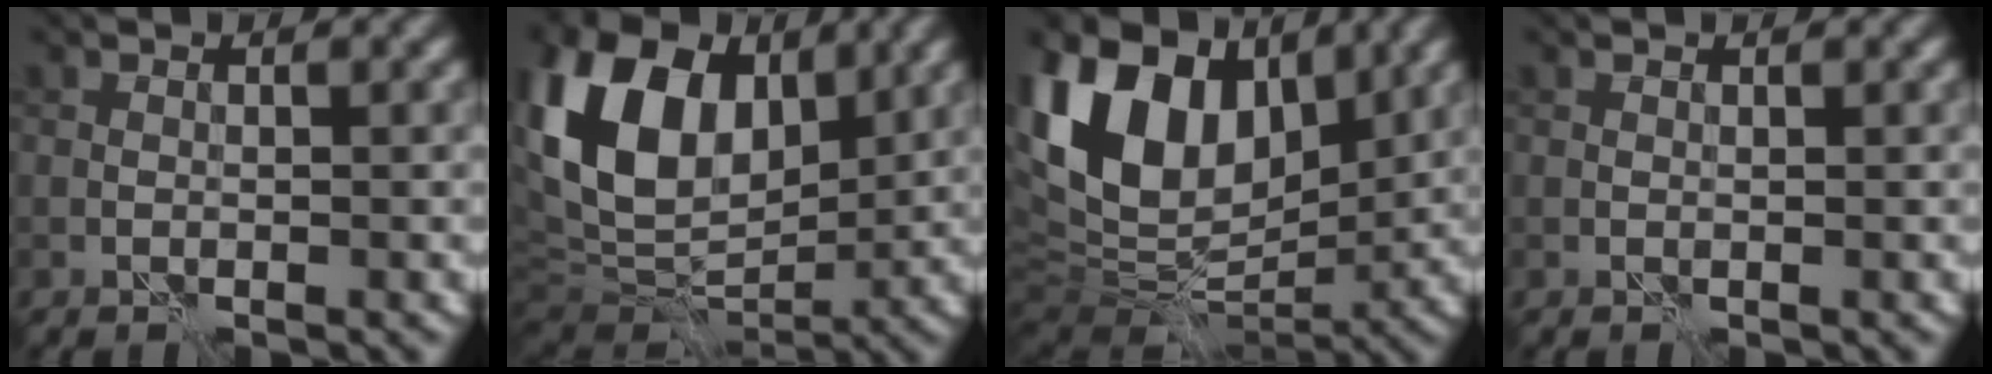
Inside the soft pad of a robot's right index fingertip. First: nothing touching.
{"total": 13.9, "force": [3.8, 9.1, 9.8], "torque": [-0.217, 0.018, 0.061]}
{"total": 13.9, "force": [4.9, 8.9, 9.4], "torque": [-0.191, 0.016, 0.088]}
{"total": 0.0}